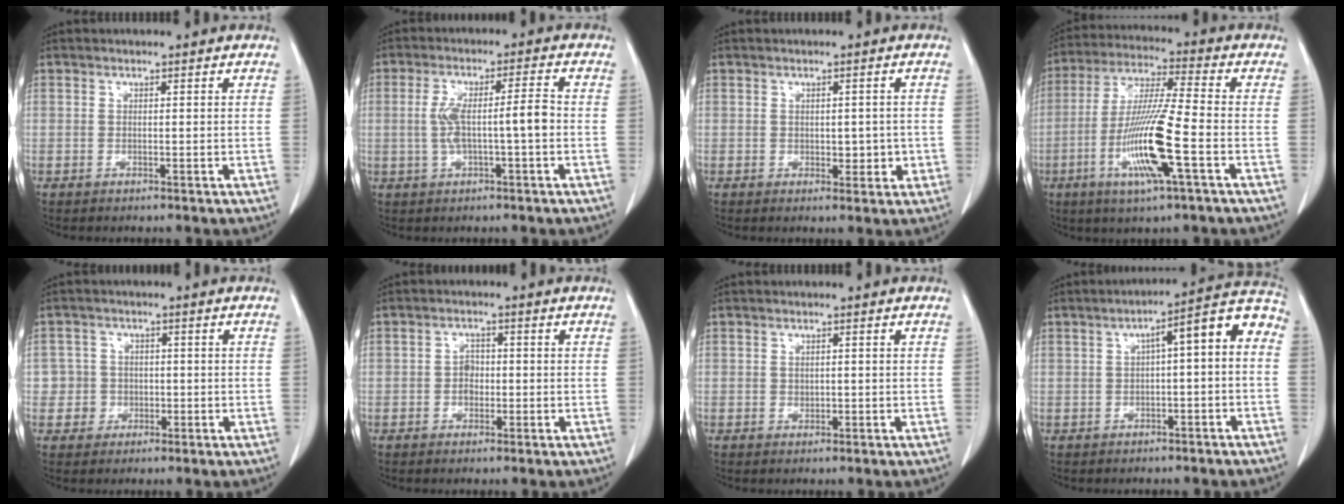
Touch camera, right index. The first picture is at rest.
{"total": 6.6, "force": [-0.7, 0.6, 6.6], "torque": [-0.130, 0.019, -0.010]}
{"total": 2.7, "force": [-0.2, 1.6, 2.1], "torque": [-0.023, 0.001, 0.004]}
{"total": 13.5, "force": [-4.4, 0.0, 12.8], "torque": [-0.258, -0.015, -0.088]}
{"total": 3.2, "force": [-0.6, 3.1, -0.4], "torque": [0.025, 0.013, -0.015]}
{"total": 1.9, "force": [-0.5, 1.5, 1.2], "torque": [-0.013, 0.007, -0.009]}
{"total": 0.0}
{"total": 8.6, "force": [0.3, 1.7, 8.5], "torque": [-0.109, 0.045, -0.004]}